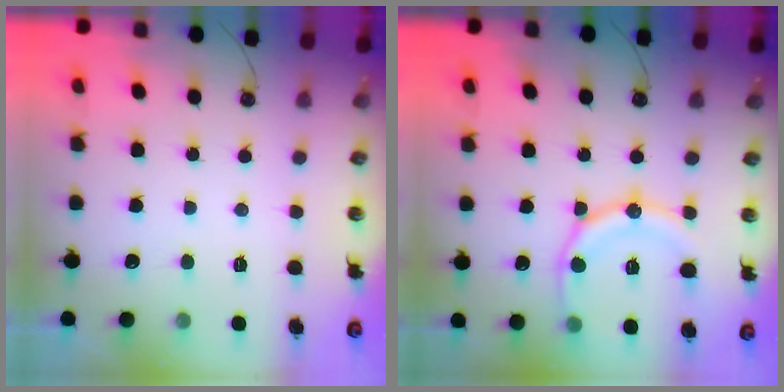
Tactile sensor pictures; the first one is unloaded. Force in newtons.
{"total": 15.1, "press": 15.0, "slide": 1.8}